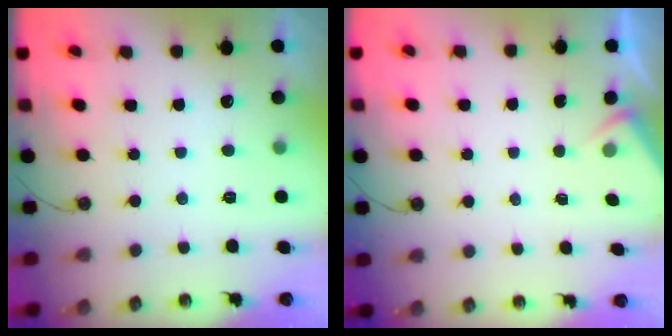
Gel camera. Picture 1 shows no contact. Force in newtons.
{"total": 2.6, "press": 2.6, "slide": 0.4}